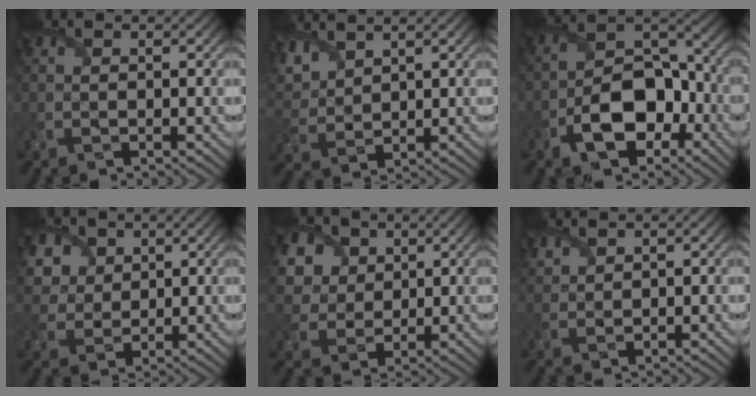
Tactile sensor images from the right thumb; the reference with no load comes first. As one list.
[{"total": 6.1, "force": [4.4, 2.9, 3.2], "torque": [-0.100, 0.010, 0.092]}, {"total": 10.0, "force": [-4.6, 5.8, 6.7], "torque": [-0.116, -0.001, -0.089]}, {"total": 8.0, "force": [3.7, 6.1, 3.5], "torque": [-0.143, 0.009, 0.077]}, {"total": 10.6, "force": [4.7, 8.0, 5.2], "torque": [-0.166, 0.015, 0.095]}, {"total": 2.2, "force": [1.9, 0.7, 0.6], "torque": [-0.021, 0.006, 0.049]}]